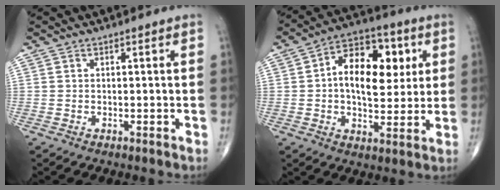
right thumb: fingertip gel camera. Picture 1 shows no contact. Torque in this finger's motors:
{"motor_torque": [-0.51, 1.12, 0.72, 0.44, 0.10]}